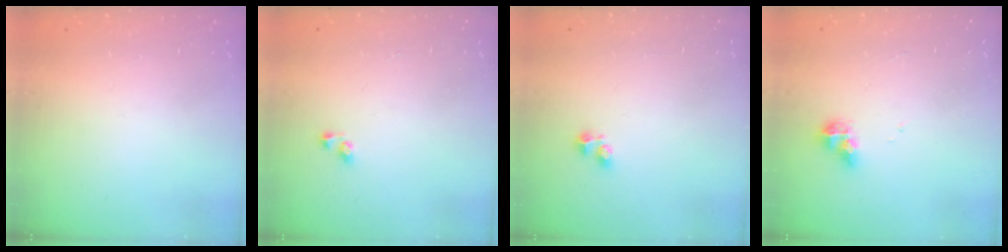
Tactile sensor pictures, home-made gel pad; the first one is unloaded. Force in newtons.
{"total": 2.4, "press": 2.0, "slide": 1.3}
{"total": 2.2, "press": 2.2, "slide": 0.5}
{"total": 6.4, "press": 6.4, "slide": 0.7}